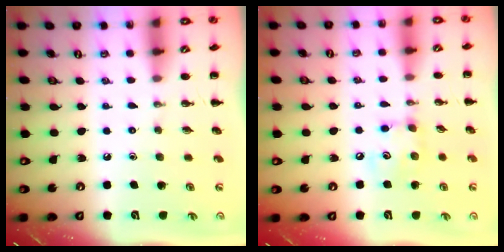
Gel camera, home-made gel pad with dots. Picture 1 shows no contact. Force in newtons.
{"total": 6.4, "press": 6.4, "slide": 0.5}